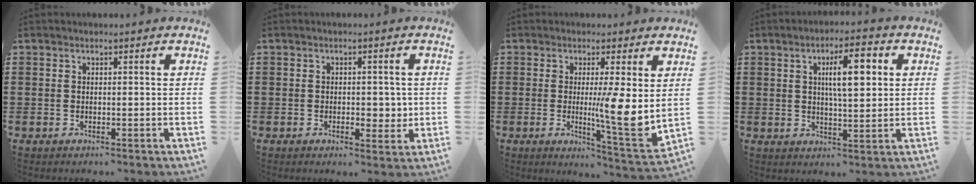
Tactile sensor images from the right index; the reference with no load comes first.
{"total": 3.5, "force": [-0.4, 1.9, 2.9], "torque": [-0.036, -0.002, -0.010]}
{"total": 8.4, "force": [1.4, 0.2, 8.3], "torque": [-0.122, -0.038, 0.021]}
{"total": 7.8, "force": [2.1, 2.5, 7.1], "torque": [-0.118, 0.000, 0.029]}